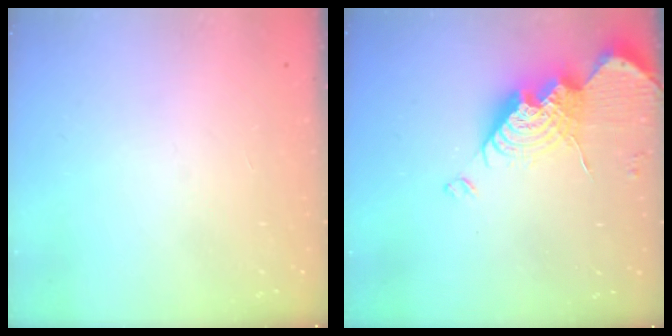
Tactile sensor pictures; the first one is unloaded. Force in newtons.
{"total": 15.4, "press": 15.4, "slide": 1.1}